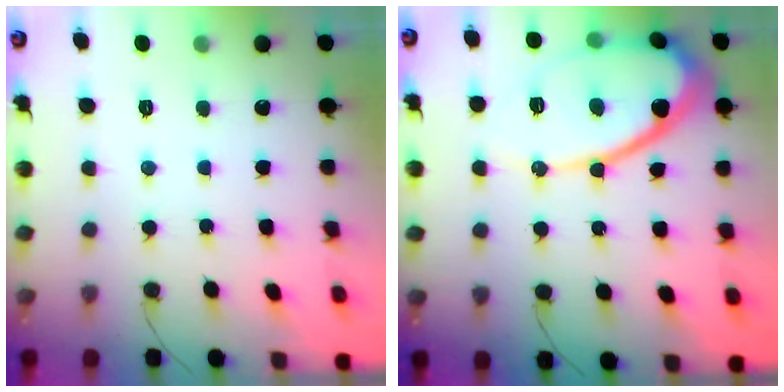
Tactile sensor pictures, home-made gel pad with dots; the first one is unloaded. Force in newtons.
{"total": 14.8, "press": 14.7, "slide": 1.5}